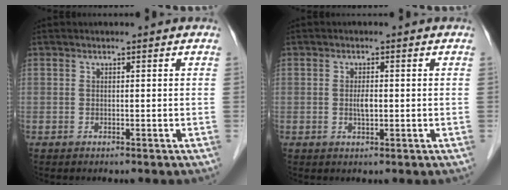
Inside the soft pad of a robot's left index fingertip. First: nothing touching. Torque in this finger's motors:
{"motor_torque": [0.24, 0.11, 0.04, 0.03]}